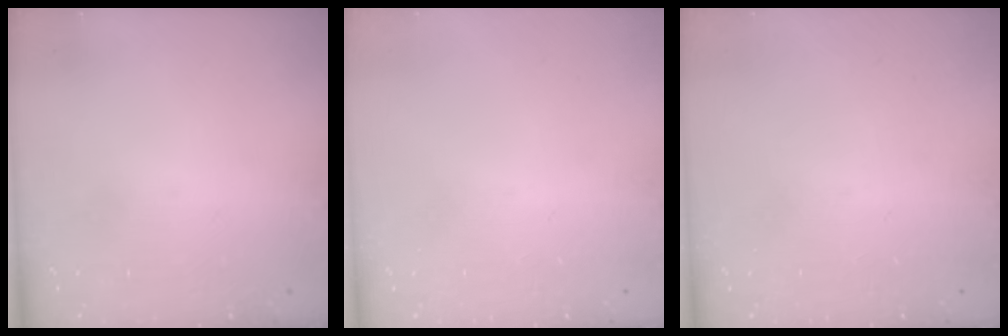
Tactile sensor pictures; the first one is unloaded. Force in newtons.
{"total": 0.0}
{"total": 0.0}